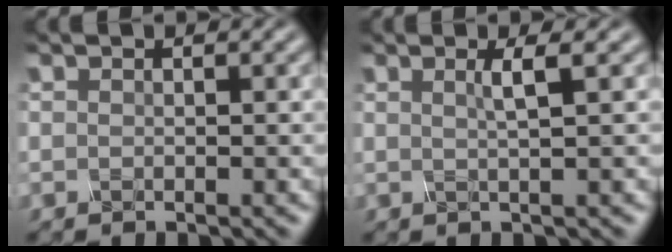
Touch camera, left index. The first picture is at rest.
{"total": 2.1, "force": [0.6, 0.5, 1.9], "torque": [-0.030, 0.004, 0.005]}